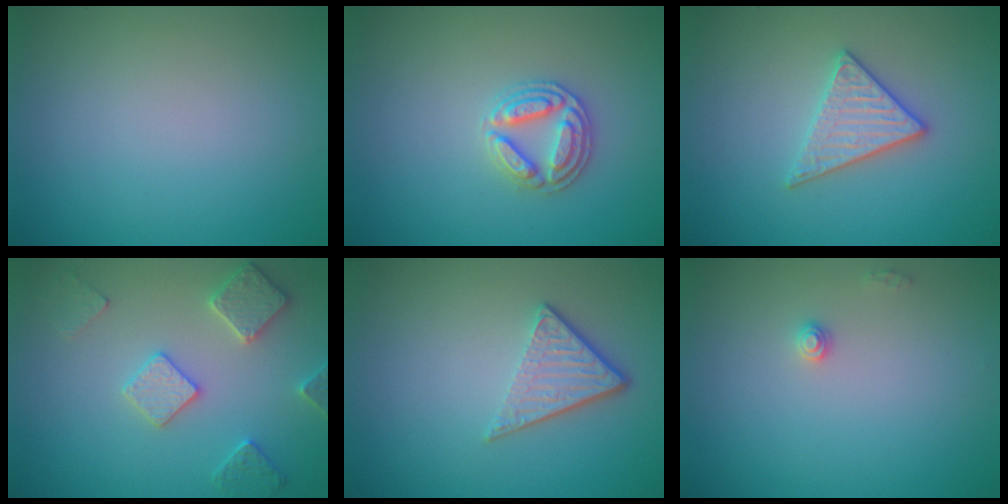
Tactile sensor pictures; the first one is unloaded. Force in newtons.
{"total": 2.8, "press": 2.8, "slide": 0.3}
{"total": 3.2, "press": 3.0, "slide": 1.0}
{"total": 3.3, "press": 3.2, "slide": 0.8}
{"total": 3.7, "press": 2.6, "slide": 2.7}
{"total": 0.9, "press": 0.9, "slide": 0.1}